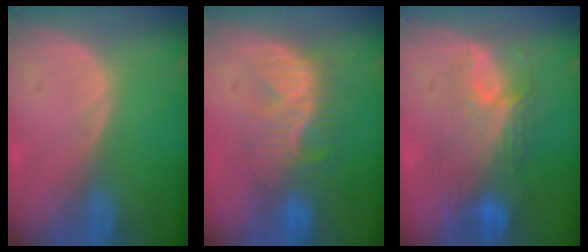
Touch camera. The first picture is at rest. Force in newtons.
{"total": 8.1, "press": 8.0, "slide": 1.3}
{"total": 9.1, "press": 8.5, "slide": 3.4}